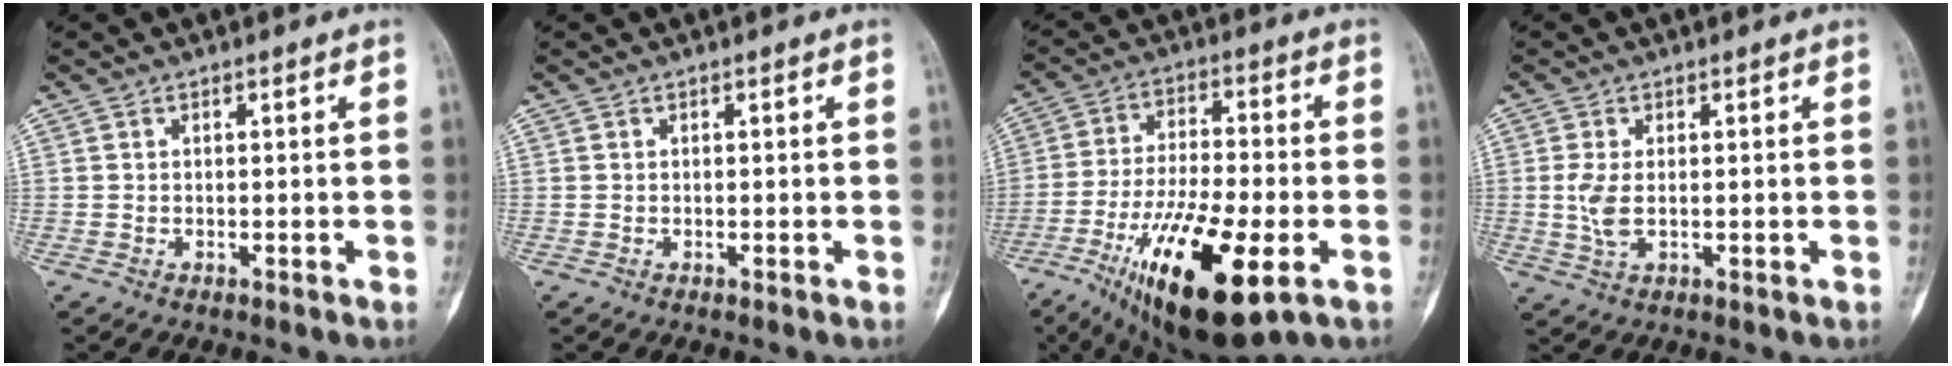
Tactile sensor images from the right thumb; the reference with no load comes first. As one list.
[{"total": 0.0}, {"total": 20.5, "force": [-8.2, 6.4, 17.7], "torque": [-0.328, -0.001, -0.133]}, {"total": 3.9, "force": [0.1, 1.9, 3.4], "torque": [-0.082, -0.004, 0.006]}]